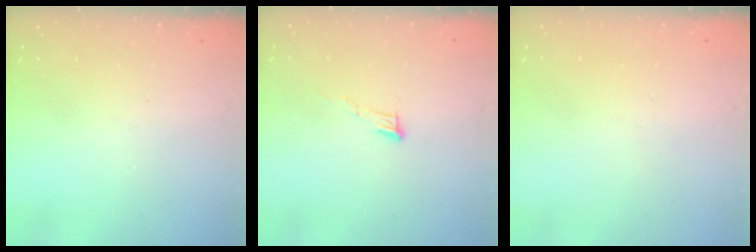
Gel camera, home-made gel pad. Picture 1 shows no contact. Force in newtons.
{"total": 5.7, "press": 5.7, "slide": 0.3}
{"total": 0.9, "press": 0.9, "slide": 0.0}